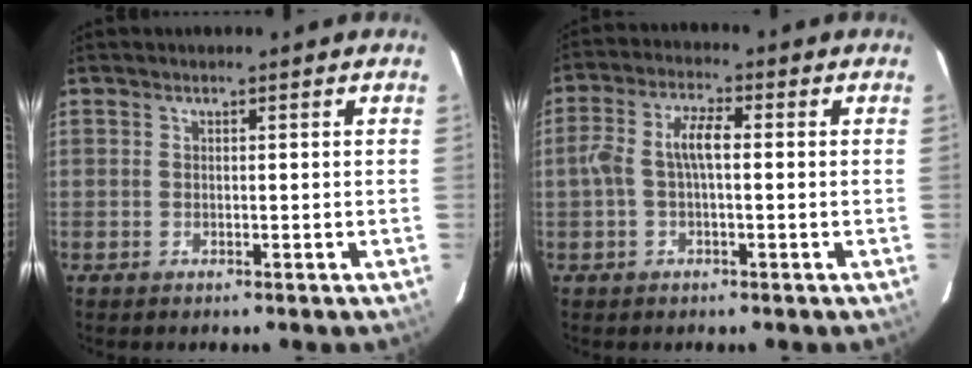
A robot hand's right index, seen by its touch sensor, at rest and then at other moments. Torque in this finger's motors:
{"motor_torque": [0.26, -0.13, 0.23, 0.08]}